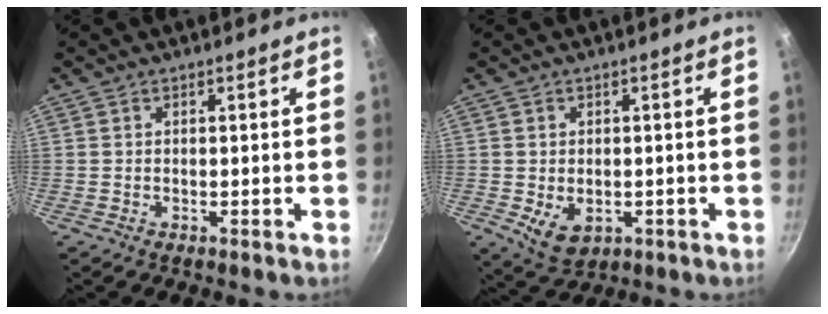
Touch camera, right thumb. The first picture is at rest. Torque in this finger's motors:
{"motor_torque": [-0.24, 0.35, 0.21, 0.57, 0.05]}